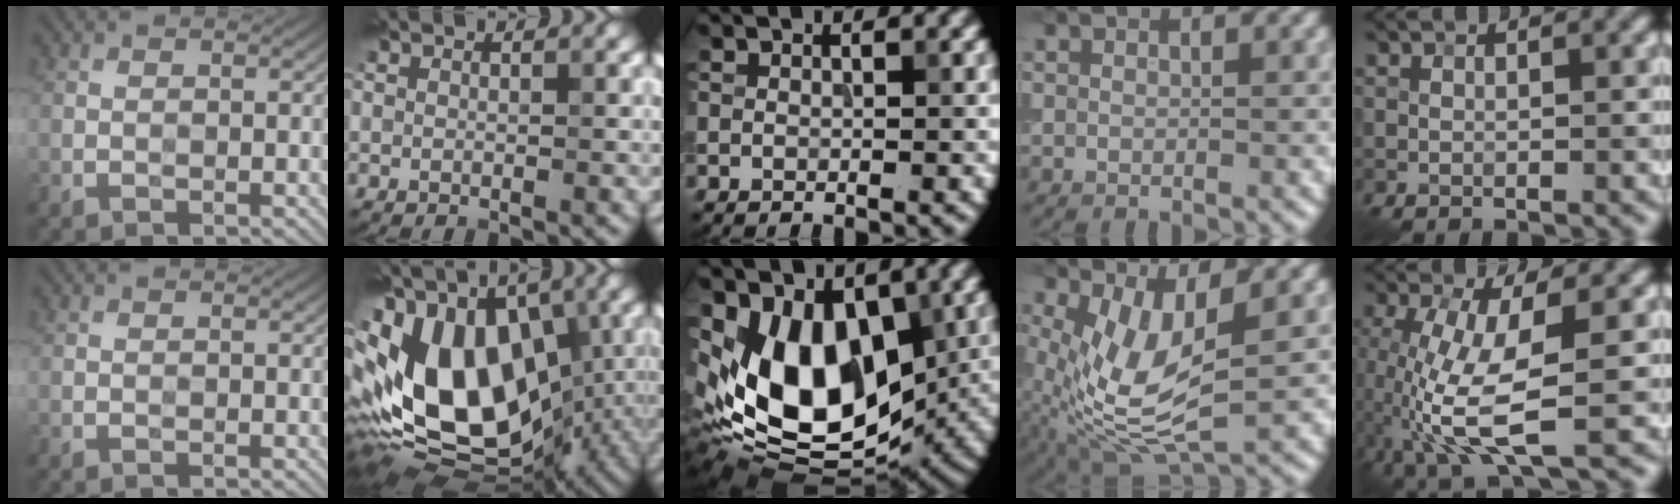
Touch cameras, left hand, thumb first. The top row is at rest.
{"index": {"total": 17.1, "force": [-0.5, 10.9, 13.2], "torque": [-0.255, 0.001, -0.009]}, "middle": {"total": 12.4, "force": [0.9, 8.0, 9.5], "torque": [-0.163, -0.023, 0.012]}, "ring": {"total": 8.0, "force": [0.2, 3.5, 7.2], "torque": [-0.169, -0.010, 0.005]}, "little": {"total": 8.3, "force": [-2.7, 2.8, 7.3], "torque": [-0.179, -0.012, -0.054]}}